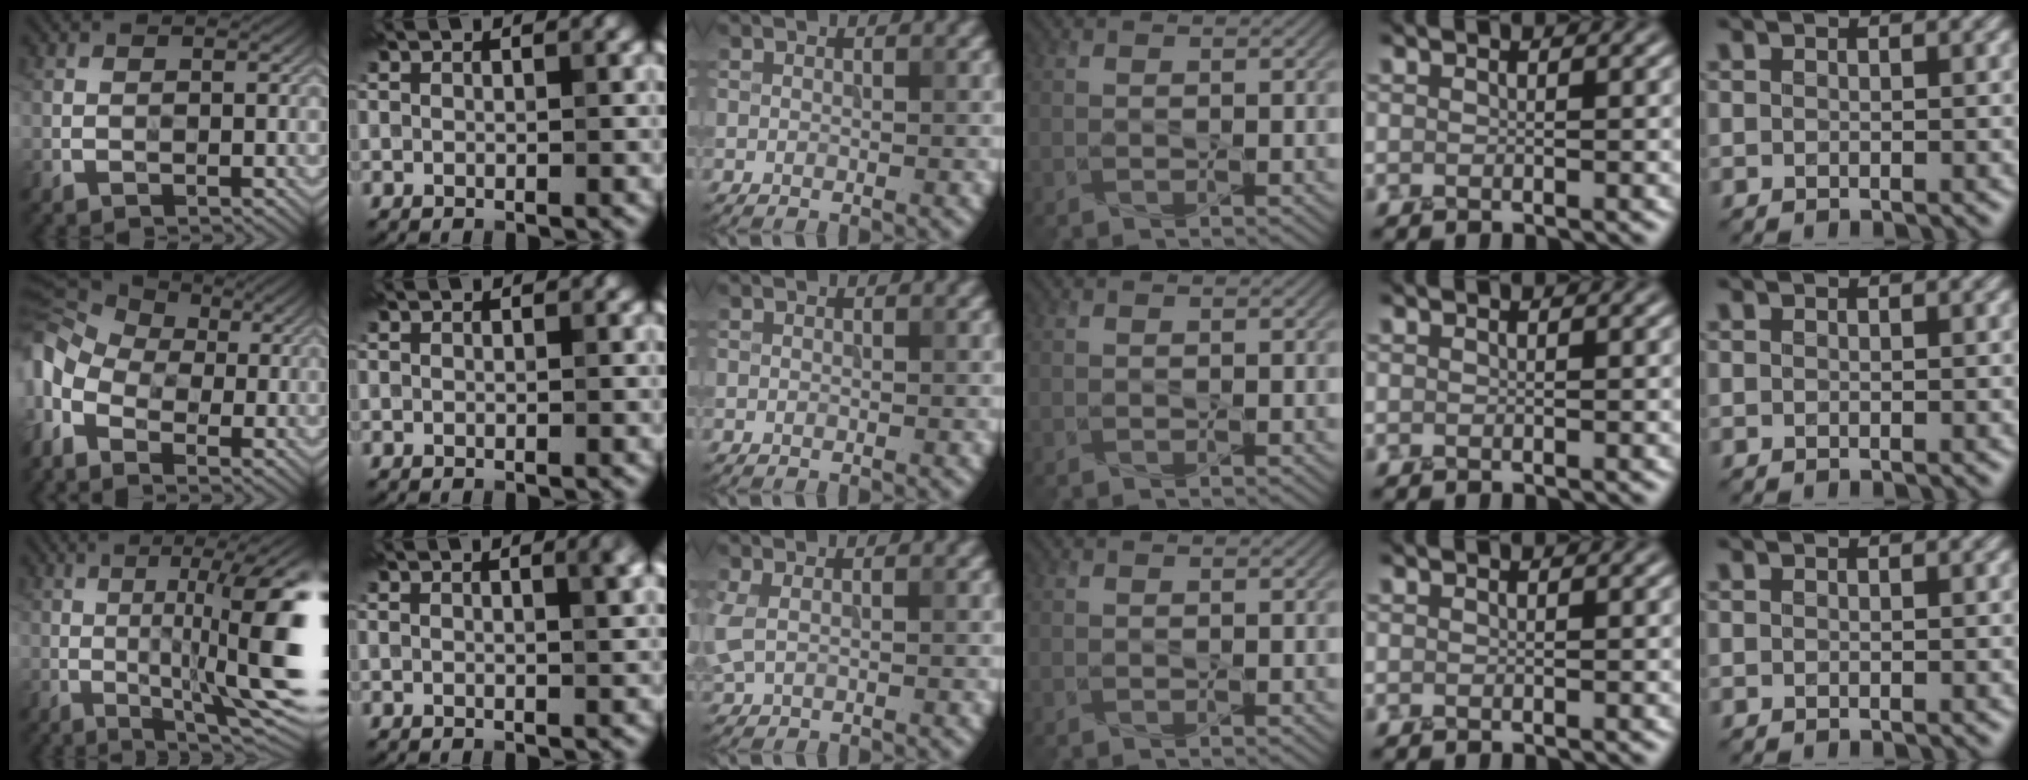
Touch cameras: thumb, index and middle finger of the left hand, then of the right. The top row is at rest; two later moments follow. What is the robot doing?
{"motion": "press", "object": "grip strengthener"}